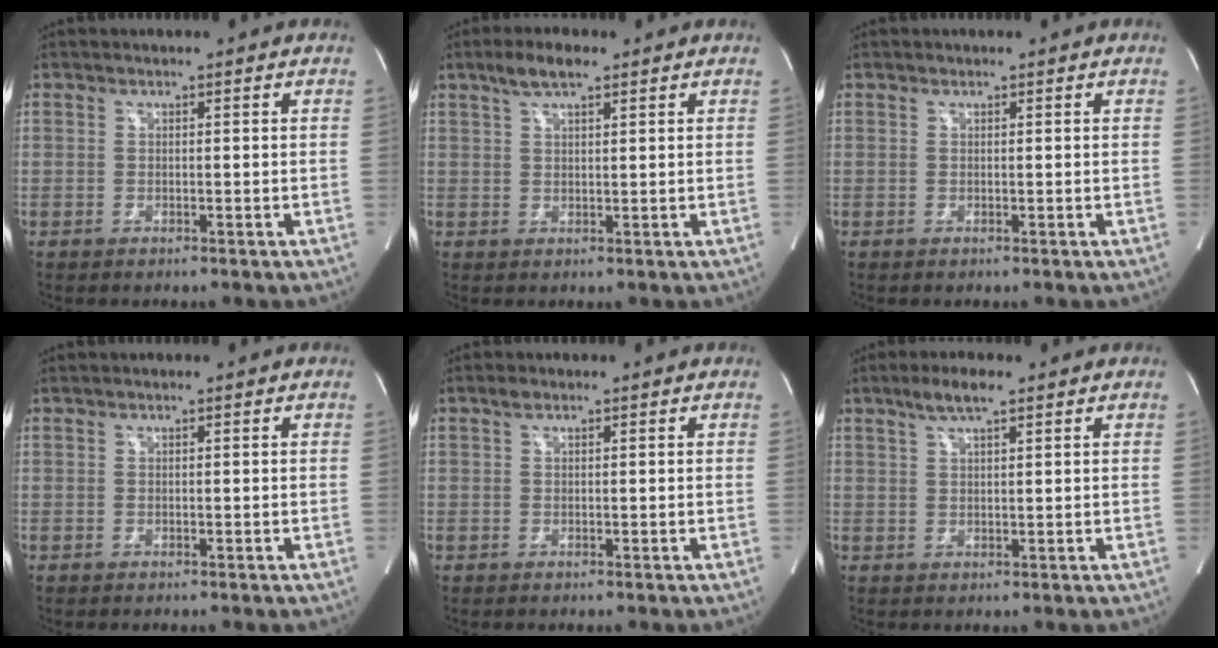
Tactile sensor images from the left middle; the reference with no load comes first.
{"total": 4.4, "force": [3.0, 1.2, 3.0], "torque": [-0.065, 0.014, 0.056]}
{"total": 0.0}
{"total": 0.0}
{"total": 0.8, "force": [0.5, 0.4, 0.5], "torque": [-0.011, 0.009, 0.010]}
{"total": 4.0, "force": [2.8, 0.6, 2.9], "torque": [-0.062, 0.010, 0.052]}